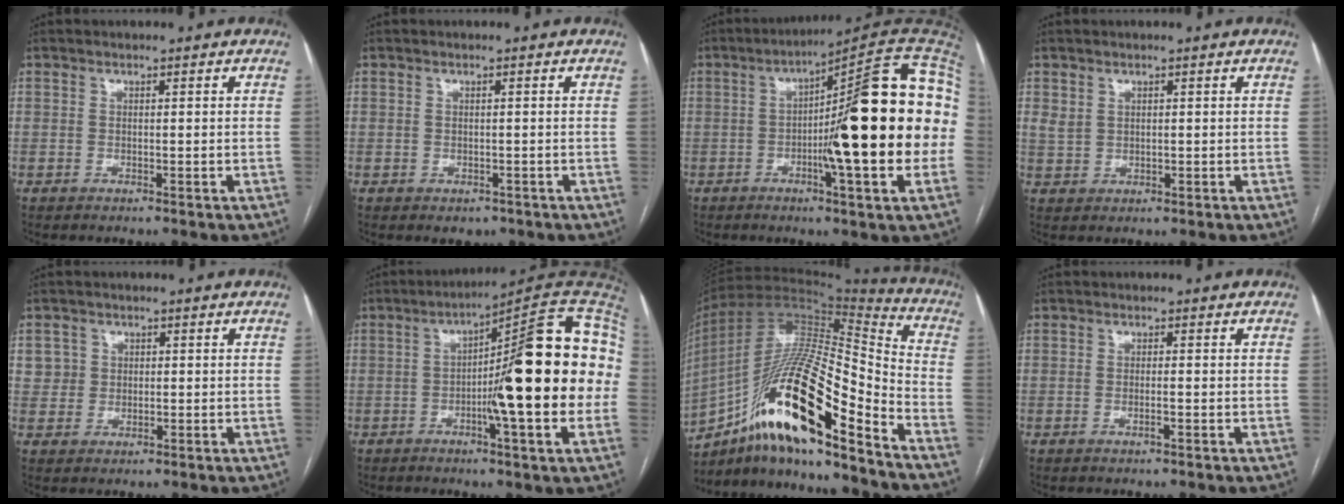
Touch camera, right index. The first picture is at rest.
{"total": 1.8, "force": [-0.9, 1.4, 0.6], "torque": [-0.005, 0.002, -0.003]}
{"total": 21.9, "force": [-1.3, 0.5, 21.8], "torque": [-0.242, 0.023, -0.026]}
{"total": 2.1, "force": [1.2, 1.6, 0.8], "torque": [-0.019, 0.001, 0.029]}
{"total": 2.9, "force": [0.7, 2.8, 0.0], "torque": [0.014, 0.003, 0.009]}
{"total": 20.1, "force": [-1.4, 0.5, 20.1], "torque": [-0.236, 0.021, -0.027]}
{"total": 23.7, "force": [-13.4, 3.9, 19.2], "torque": [-0.355, -0.005, -0.234]}
{"total": 1.1, "force": [-0.5, 0.0, 1.0], "torque": [-0.022, -0.001, -0.008]}